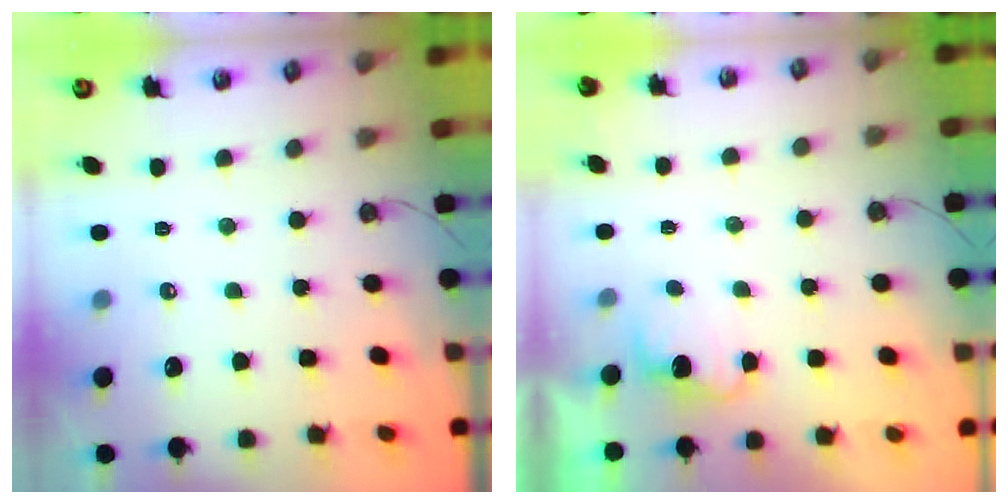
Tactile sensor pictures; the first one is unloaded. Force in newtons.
{"total": 2.9, "press": 2.8, "slide": 0.8}